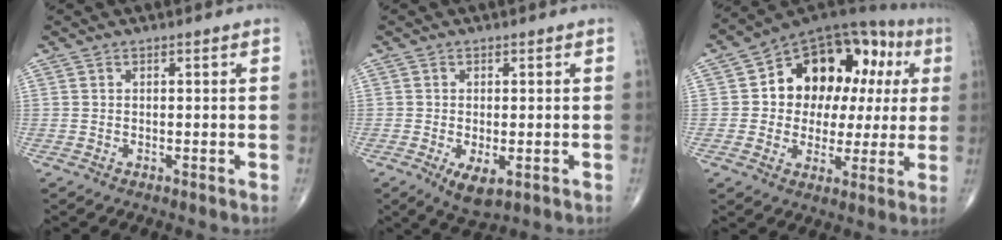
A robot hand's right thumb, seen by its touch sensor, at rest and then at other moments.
{"total": 4.9, "force": [-1.7, 2.2, 4.1], "torque": [-0.071, -0.012, -0.022]}
{"total": 20.2, "force": [3.8, 14.4, 13.6], "torque": [-0.125, 0.039, 0.057]}